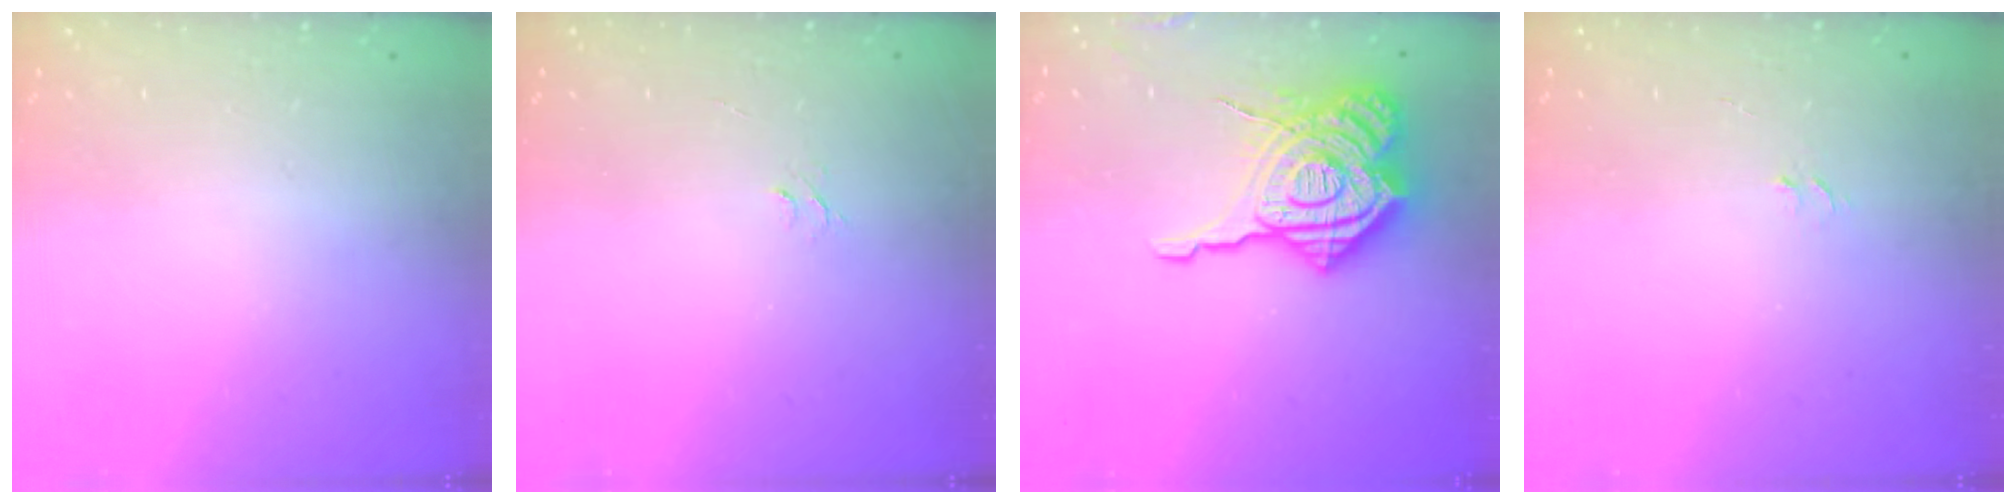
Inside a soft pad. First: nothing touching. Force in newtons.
{"total": 3.7, "press": 3.7, "slide": 0.4}
{"total": 23.6, "press": 23.4, "slide": 2.7}
{"total": 3.5, "press": 3.5, "slide": 0.3}